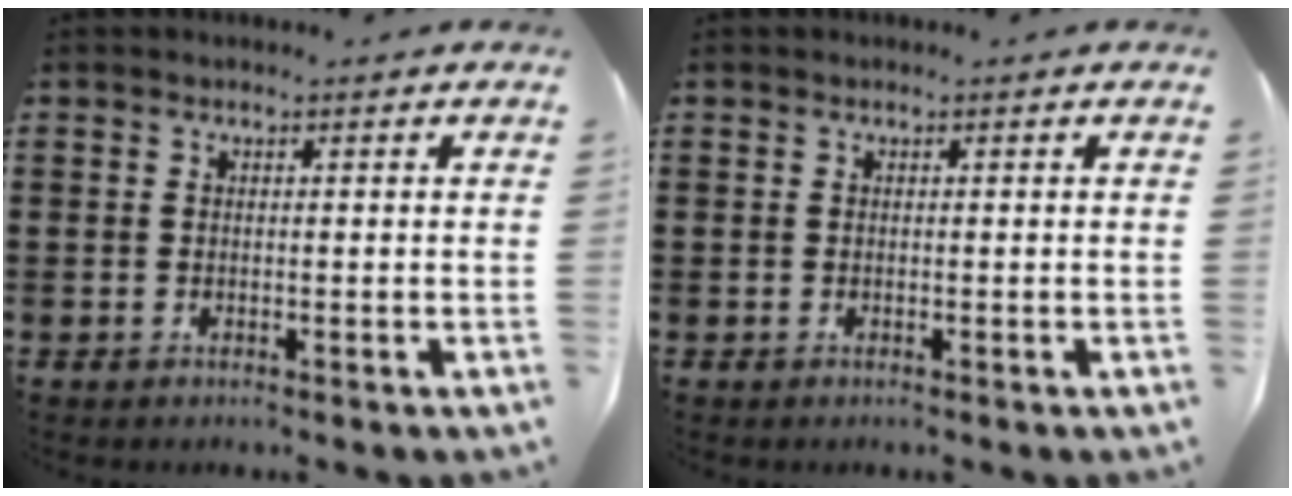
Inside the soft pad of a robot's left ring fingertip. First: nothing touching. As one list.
[{"total": 0.0}]